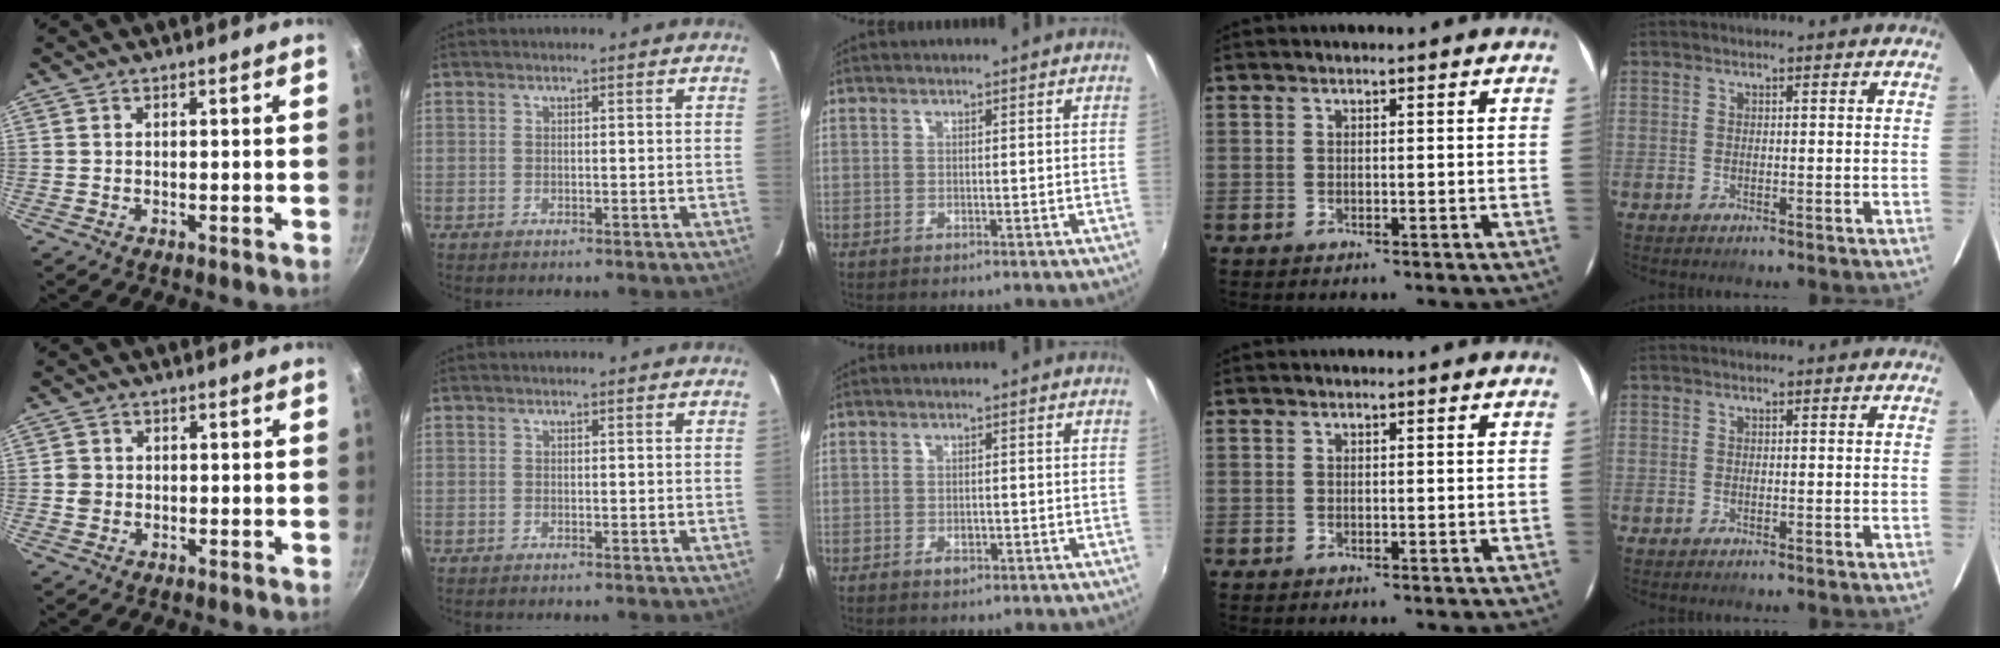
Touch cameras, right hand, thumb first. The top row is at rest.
{"thumb": {"total": 2.0, "force": [-0.2, 1.9, 0.7], "torque": [-0.006, 0.008, -0.005]}, "middle": {"total": 1.6, "force": [-0.8, 1.0, 1.0], "torque": [-0.017, -0.002, -0.013]}}